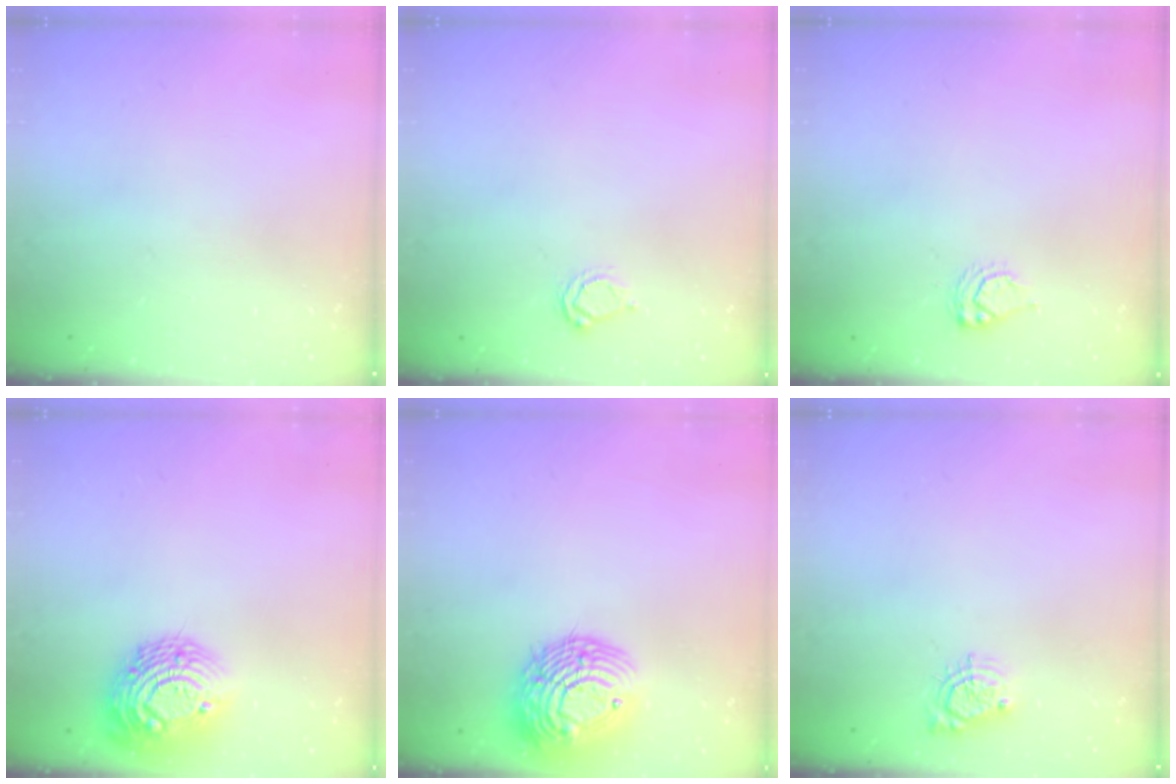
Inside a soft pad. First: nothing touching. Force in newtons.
{"total": 2.3, "press": 2.3, "slide": 0.2}
{"total": 5.7, "press": 5.7, "slide": 0.6}
{"total": 15.8, "press": 15.8, "slide": 1.1}
{"total": 17.1, "press": 17.1, "slide": 1.4}
{"total": 5.9, "press": 5.9, "slide": 0.4}